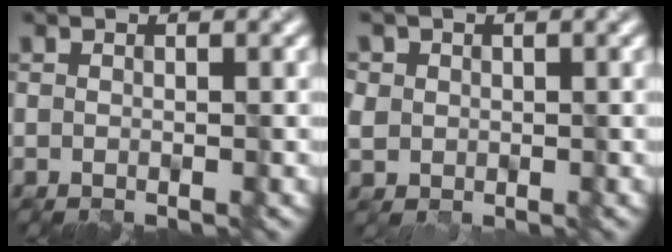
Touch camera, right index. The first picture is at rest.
{"total": 2.7, "force": [1.0, 2.4, 0.5], "torque": [-0.015, 0.015, 0.019]}